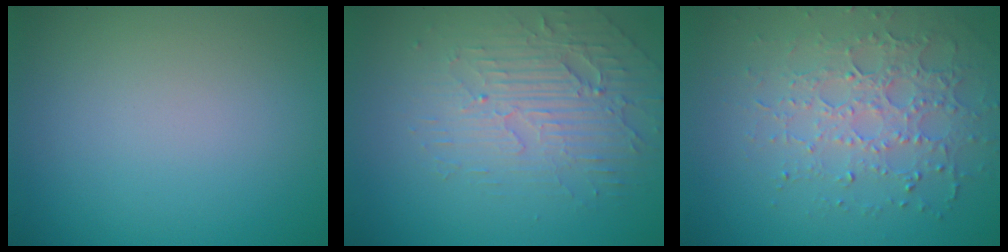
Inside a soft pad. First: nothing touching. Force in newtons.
{"total": 3.9, "press": 3.4, "slide": 1.8}
{"total": 4.0, "press": 3.8, "slide": 1.4}